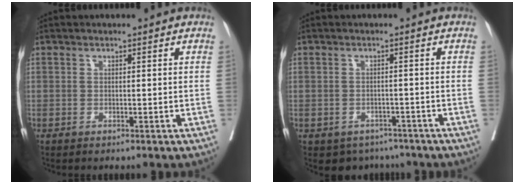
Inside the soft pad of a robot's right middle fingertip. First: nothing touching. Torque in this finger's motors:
{"motor_torque": [0.48, -0.49, 0.00, 0.00]}